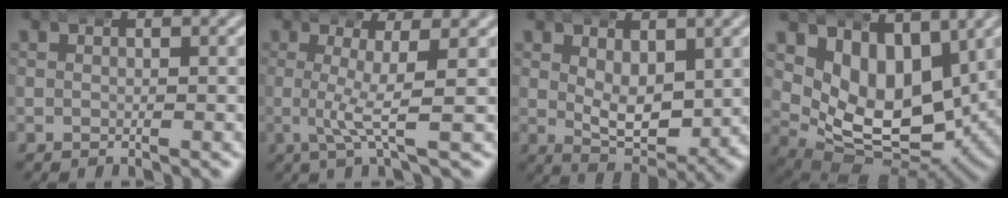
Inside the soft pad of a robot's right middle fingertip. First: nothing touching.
{"total": 3.7, "force": [1.1, -0.6, 3.5], "torque": [-0.067, -0.004, 0.016]}
{"total": 4.7, "force": [1.5, 2.1, 3.9], "torque": [-0.054, -0.020, 0.032]}
{"total": 12.3, "force": [1.8, 8.8, 8.5], "torque": [-0.139, -0.033, 0.040]}